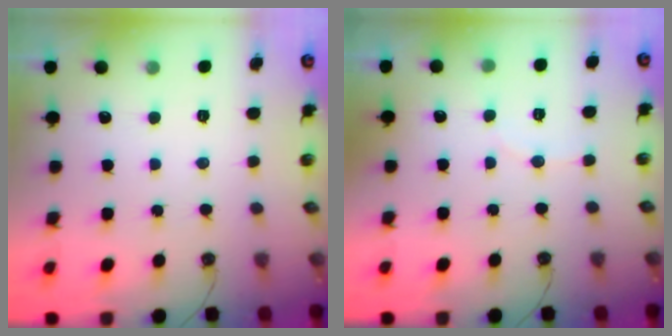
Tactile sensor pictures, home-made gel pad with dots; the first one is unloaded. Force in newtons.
{"total": 3.1, "press": 3.0, "slide": 0.6}